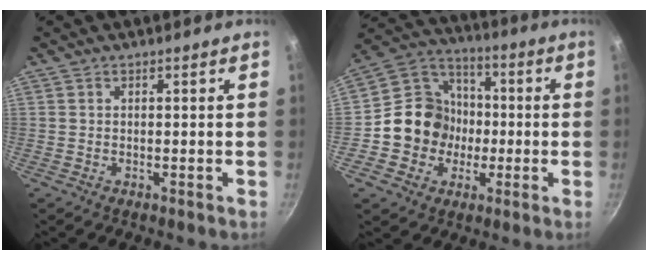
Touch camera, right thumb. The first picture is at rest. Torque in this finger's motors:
{"motor_torque": [1.18, 1.78, 0.93, -0.76, 0.06]}